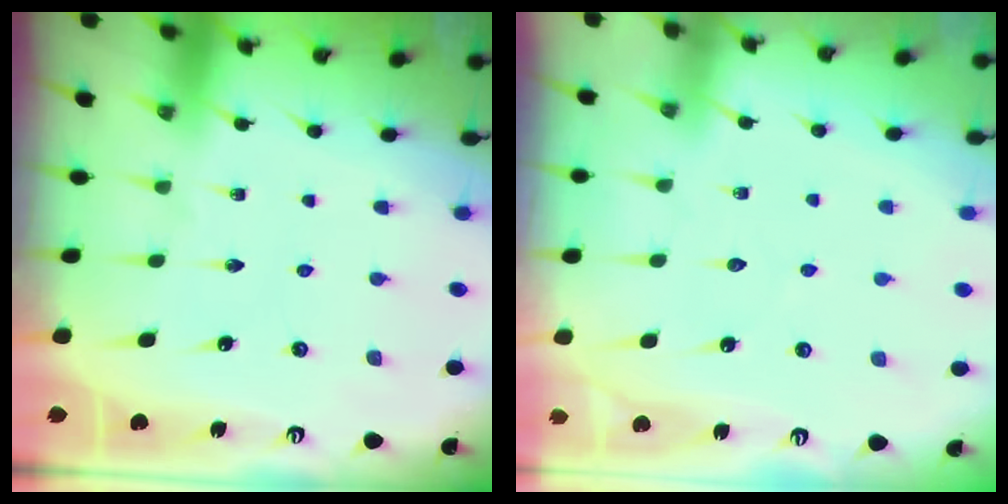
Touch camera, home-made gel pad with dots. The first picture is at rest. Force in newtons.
{"total": 3.0, "press": 2.9, "slide": 0.3}